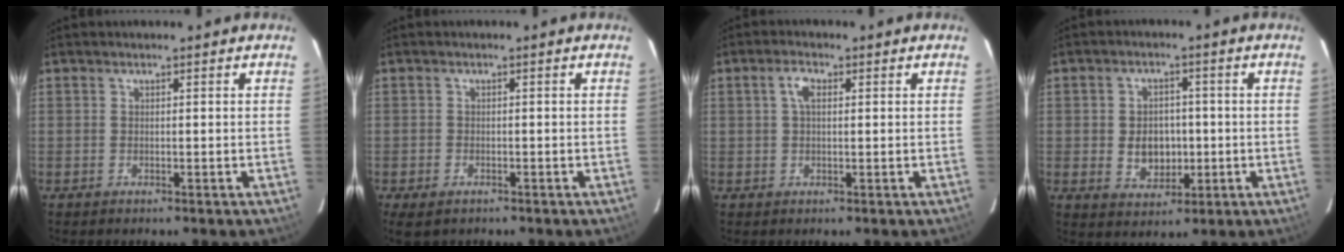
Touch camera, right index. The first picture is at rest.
{"total": 3.4, "force": [-2.1, 2.1, 1.7], "torque": [-0.037, -0.011, -0.035]}
{"total": 2.7, "force": [0.7, 1.3, 2.3], "torque": [-0.046, 0.009, 0.013]}
{"total": 6.6, "force": [-0.6, 5.3, 4.0], "torque": [-0.077, 0.007, 0.002]}